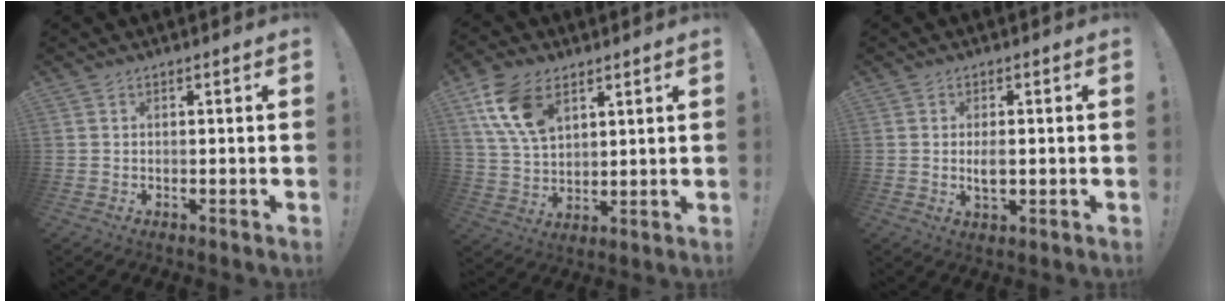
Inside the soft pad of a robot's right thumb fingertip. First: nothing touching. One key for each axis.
{"total": 13.9, "fx": 7.2, "fy": 8.4, "fz": 8.4, "tx": -0.169, "ty": -0.020, "tz": 0.140}
{"total": 3.6, "fx": -0.1, "fy": 1.9, "fz": 3.0, "tx": -0.045, "ty": -0.002, "tz": -0.005}